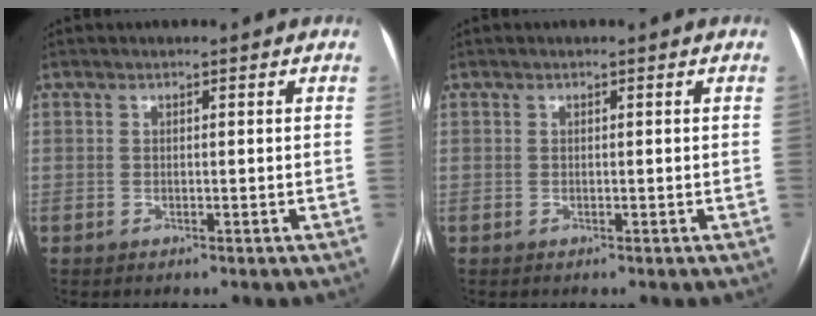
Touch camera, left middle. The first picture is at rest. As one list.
[{"total": 0.0}]